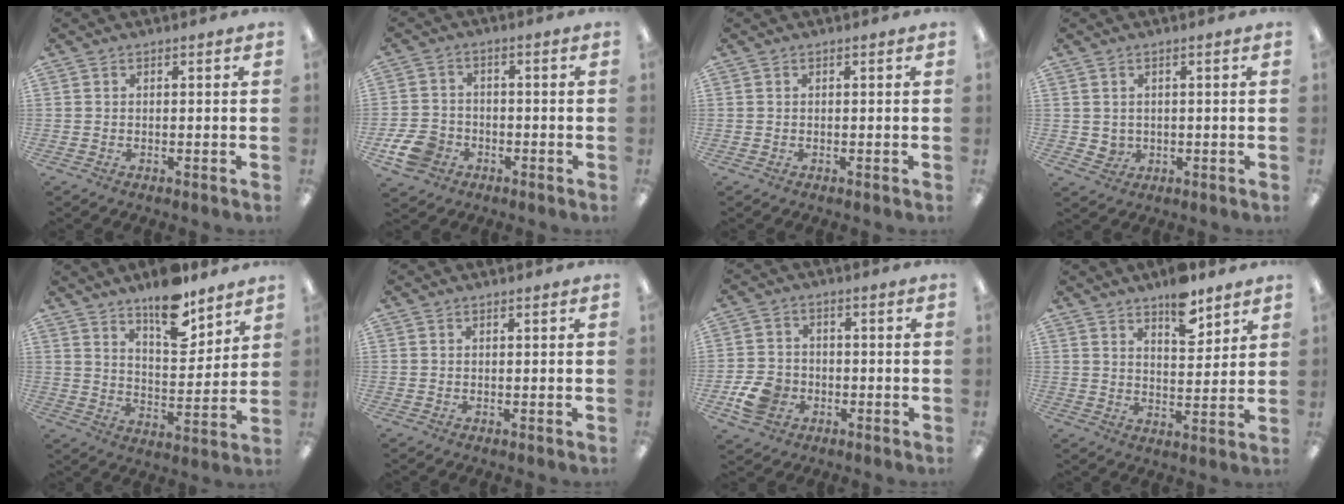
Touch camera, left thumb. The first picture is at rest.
{"total": 7.6, "force": [-3.5, 5.8, 3.6], "torque": [-0.086, 0.021, -0.064]}
{"total": 0.0}
{"total": 2.2, "force": [0.6, 2.0, 0.5], "torque": [-0.011, 0.001, 0.011]}
{"total": 14.0, "force": [10.7, 5.4, 7.2], "torque": [-0.099, -0.068, 0.186]}
{"total": 0.0}
{"total": 7.7, "force": [-2.8, 6.1, 3.9], "torque": [-0.085, 0.010, -0.050]}
{"total": 8.8, "force": [6.8, 3.3, 4.5], "torque": [-0.050, -0.045, 0.113]}